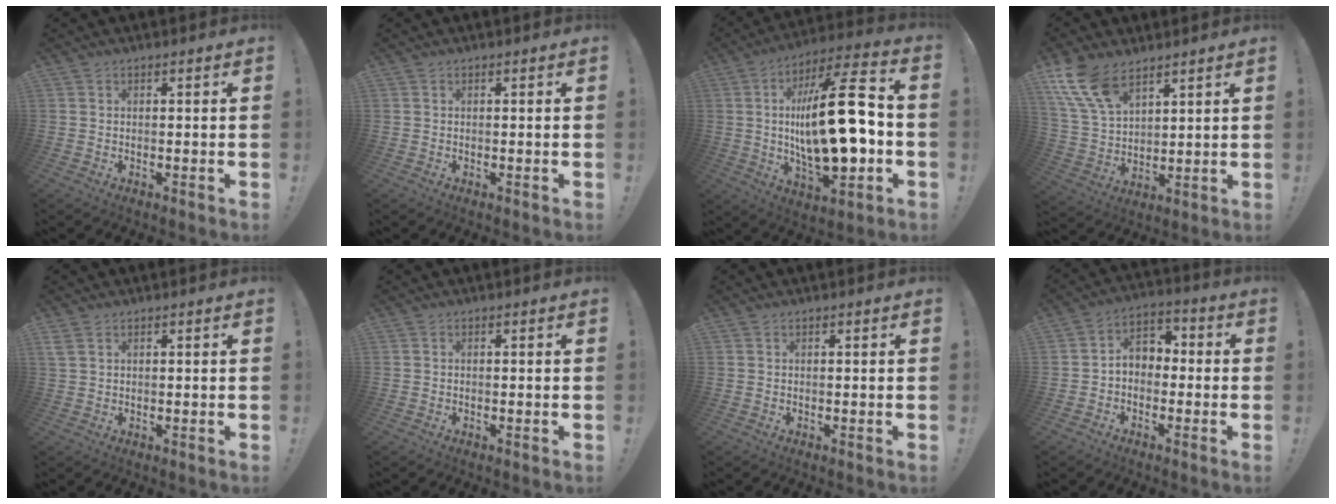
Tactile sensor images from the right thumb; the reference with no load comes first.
{"total": 0.0}
{"total": 26.5, "force": [-1.2, 9.1, 24.9], "torque": [-0.419, 0.001, -0.027]}
{"total": 13.3, "force": [9.1, 6.6, 7.2], "torque": [-0.161, -0.042, 0.177]}
{"total": 2.3, "force": [1.2, 1.3, 1.4], "torque": [-0.031, 0.004, 0.025]}
{"total": 0.0}
{"total": 0.0}
{"total": 5.9, "force": [-1.1, 4.7, 3.3], "torque": [-0.059, 0.017, -0.016]}